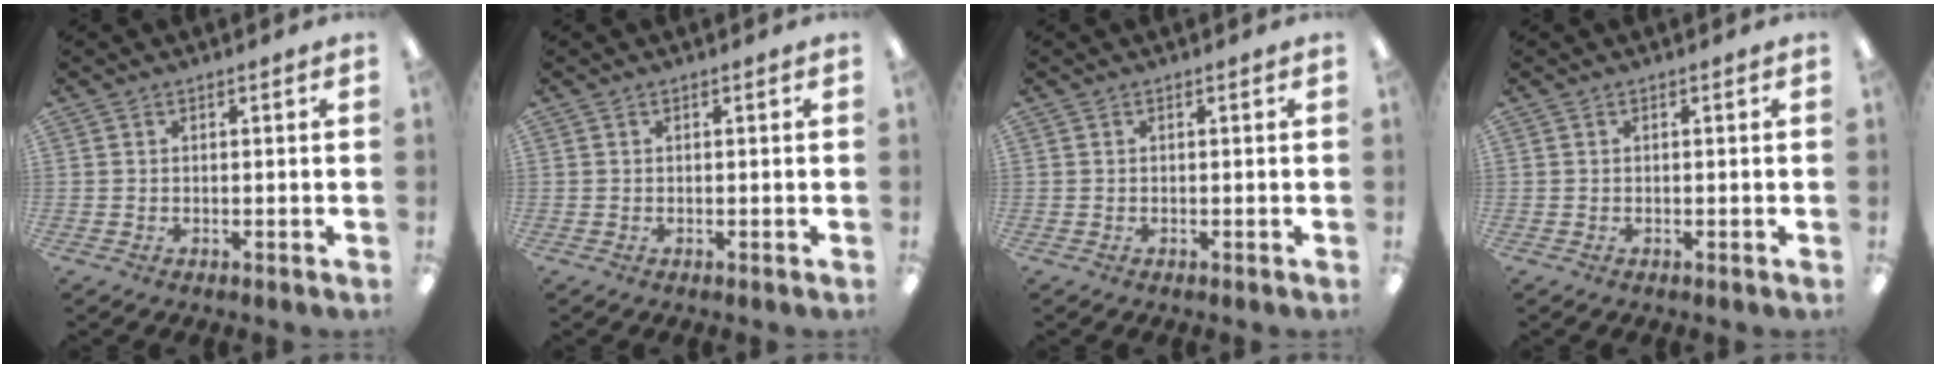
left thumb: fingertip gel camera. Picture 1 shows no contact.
{"total": 0.0}
{"total": 0.0}
{"total": 0.0}